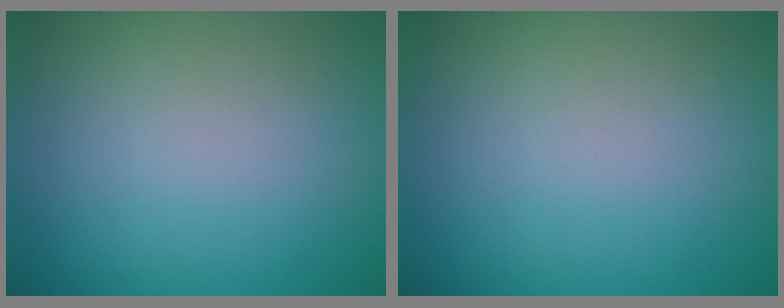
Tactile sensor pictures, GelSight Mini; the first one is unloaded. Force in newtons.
{"total": 0.0}